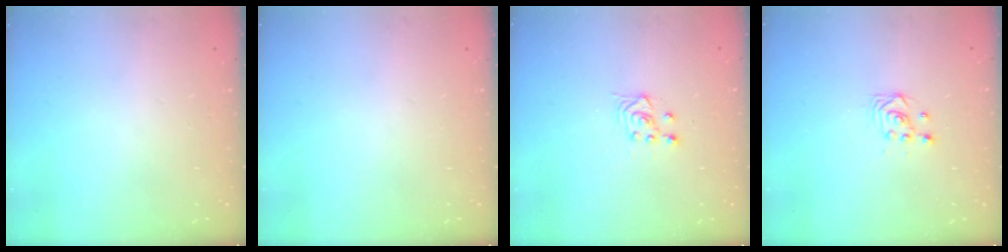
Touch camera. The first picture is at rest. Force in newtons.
{"total": 0.0}
{"total": 3.3, "press": 2.9, "slide": 1.5}
{"total": 3.3, "press": 3.3, "slide": 0.4}